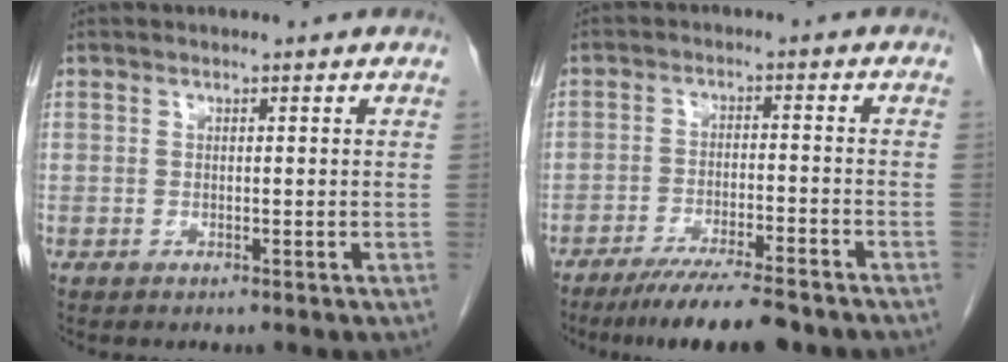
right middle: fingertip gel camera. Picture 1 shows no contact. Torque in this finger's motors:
{"motor_torque": [1.15, -0.99, 0.30, 0.10]}